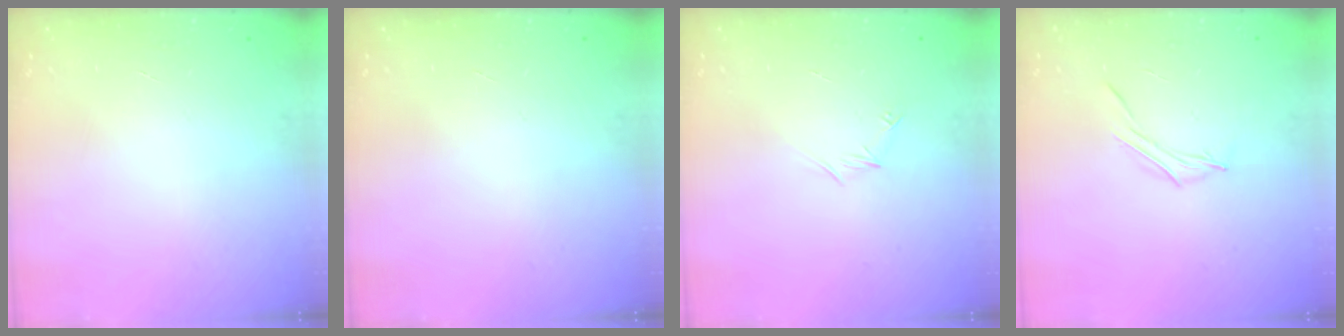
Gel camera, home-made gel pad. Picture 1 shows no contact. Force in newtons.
{"total": 0.0}
{"total": 4.0, "press": 3.8, "slide": 1.2}
{"total": 3.9, "press": 3.7, "slide": 1.1}